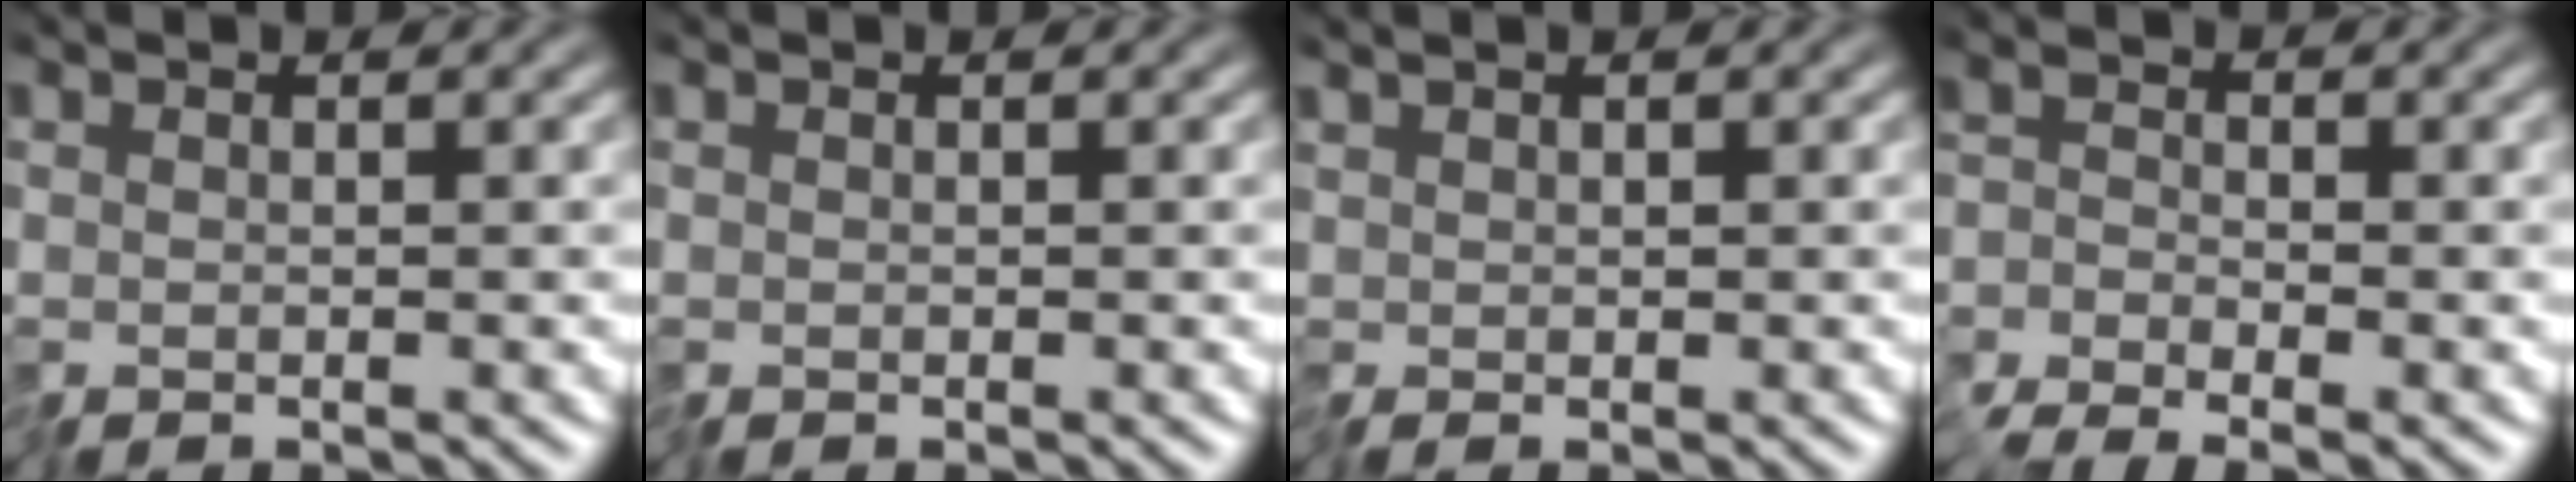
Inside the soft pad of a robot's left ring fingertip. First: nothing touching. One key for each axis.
{"total": 0.0}
{"total": 0.6, "fx": 0.5, "fy": 0.3, "fz": 0.2, "tx": -0.007, "ty": 0.004, "tz": 0.010}
{"total": 1.6, "fx": -1.5, "fy": -0.2, "fz": -0.5, "tx": 0.013, "ty": 0.002, "tz": -0.039}